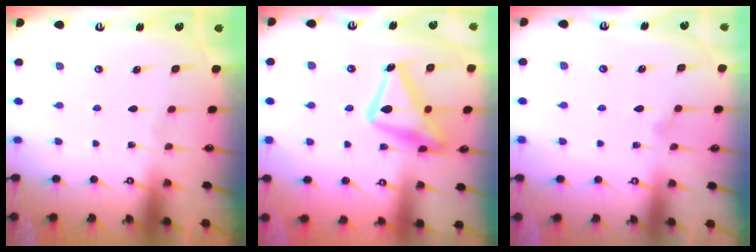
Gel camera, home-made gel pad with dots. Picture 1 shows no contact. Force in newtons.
{"total": 19.0, "press": 19.0, "slide": 1.3}
{"total": 7.5, "press": 7.4, "slide": 1.1}